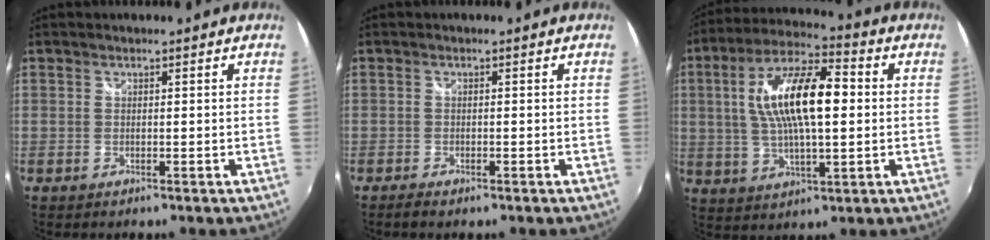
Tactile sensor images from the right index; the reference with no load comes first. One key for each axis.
{"total": 2.1, "fx": -1.6, "fy": 0.6, "fz": 1.1, "tx": -0.028, "ty": -0.007, "tz": -0.030}
{"total": 16.2, "fx": 1.9, "fy": 5.6, "fz": 15.0, "tx": -0.280, "ty": 0.017, "tz": 0.031}